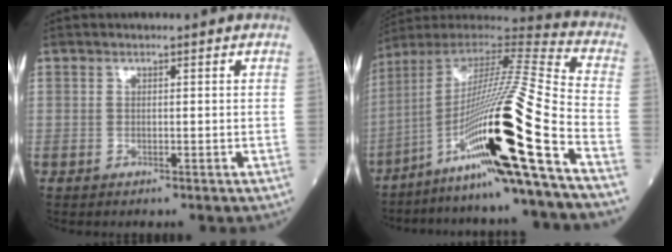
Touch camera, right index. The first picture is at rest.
{"total": 23.5, "force": [-10.9, -1.6, 20.8], "torque": [-0.370, -0.028, -0.200]}